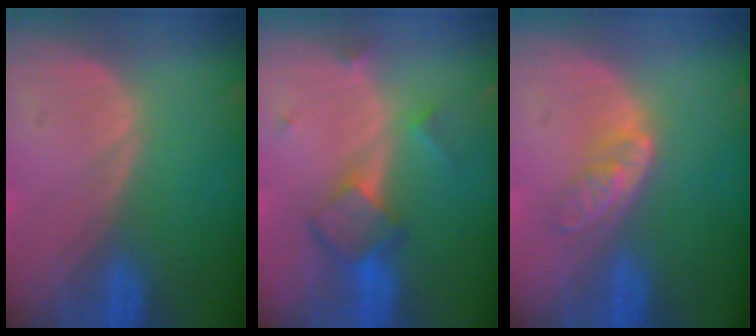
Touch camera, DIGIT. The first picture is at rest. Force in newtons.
{"total": 5.9, "press": 5.2, "slide": 2.9}
{"total": 4.7, "press": 3.9, "slide": 2.5}